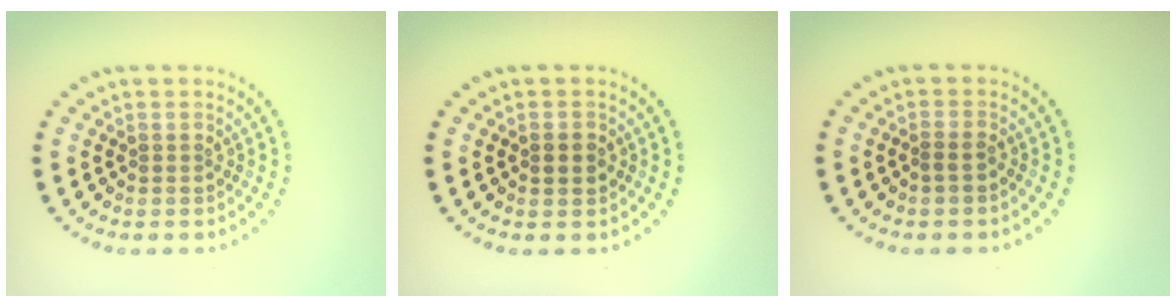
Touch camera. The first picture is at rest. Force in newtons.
{"total": 1.3, "press": 1.3, "slide": 0.1}
{"total": 0.7, "press": 0.4, "slide": 0.6}